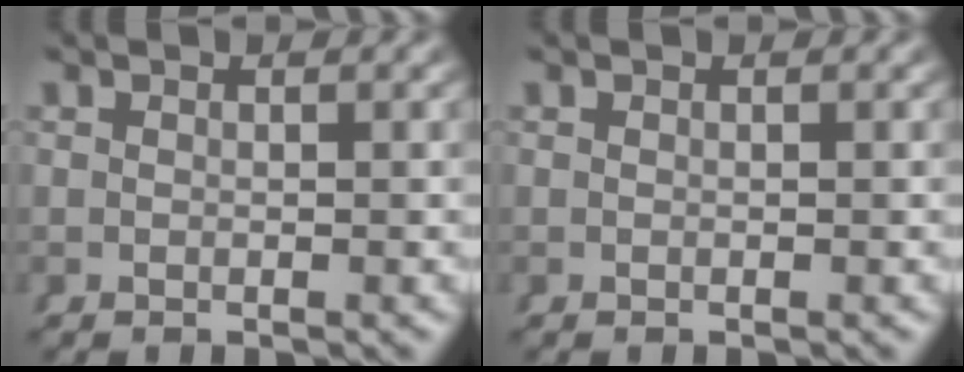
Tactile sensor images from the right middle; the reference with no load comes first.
{"total": 0.0}